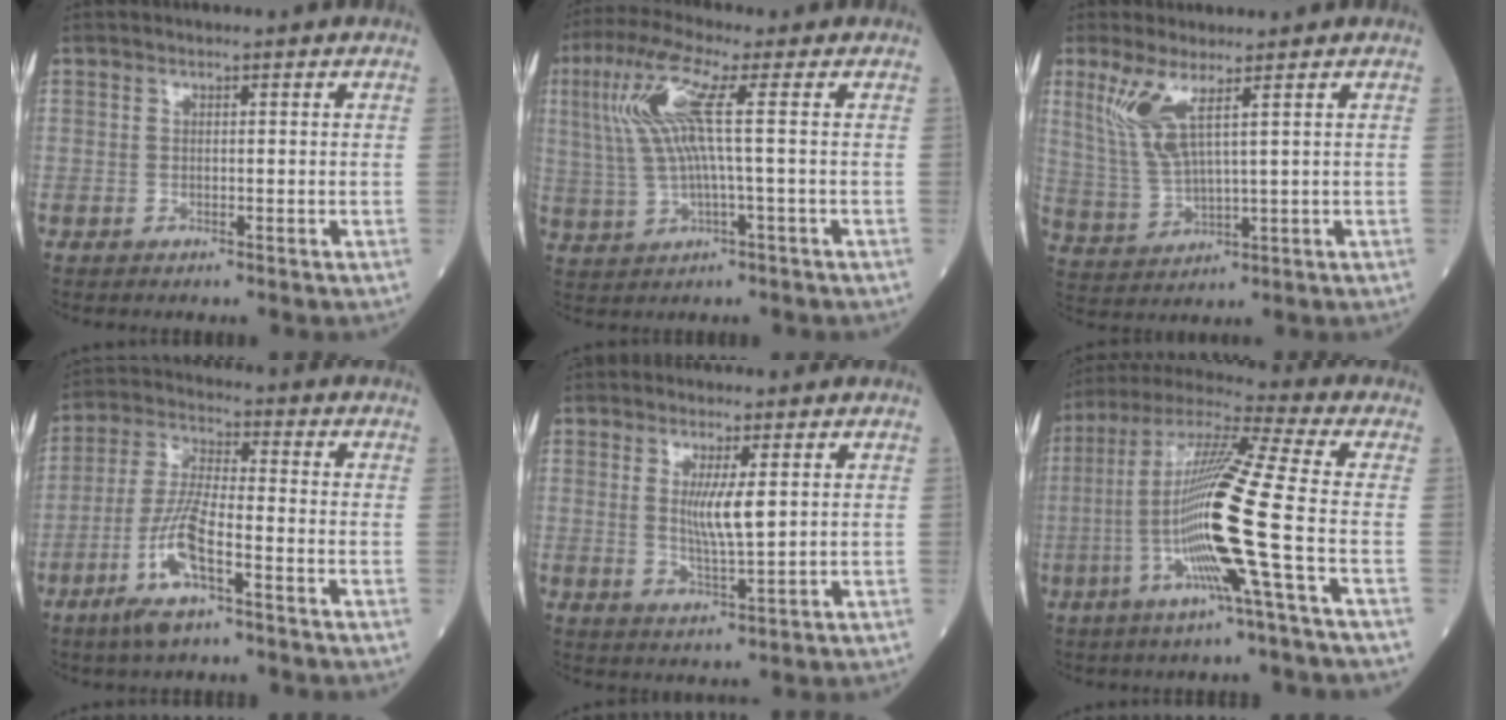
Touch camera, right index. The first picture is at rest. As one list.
[{"total": 9.5, "force": [1.9, 0.4, 9.3], "torque": [-0.214, 0.021, 0.041]}, {"total": 6.9, "force": [3.6, 0.7, 5.9], "torque": [-0.146, -0.001, 0.083]}, {"total": 9.4, "force": [-4.5, 1.3, 8.1], "torque": [-0.174, -0.009, -0.086]}, {"total": 5.4, "force": [1.2, 0.4, 5.3], "torque": [-0.101, -0.012, 0.027]}, {"total": 16.4, "force": [-3.9, -2.0, 15.8], "torque": [-0.312, -0.005, -0.086]}]